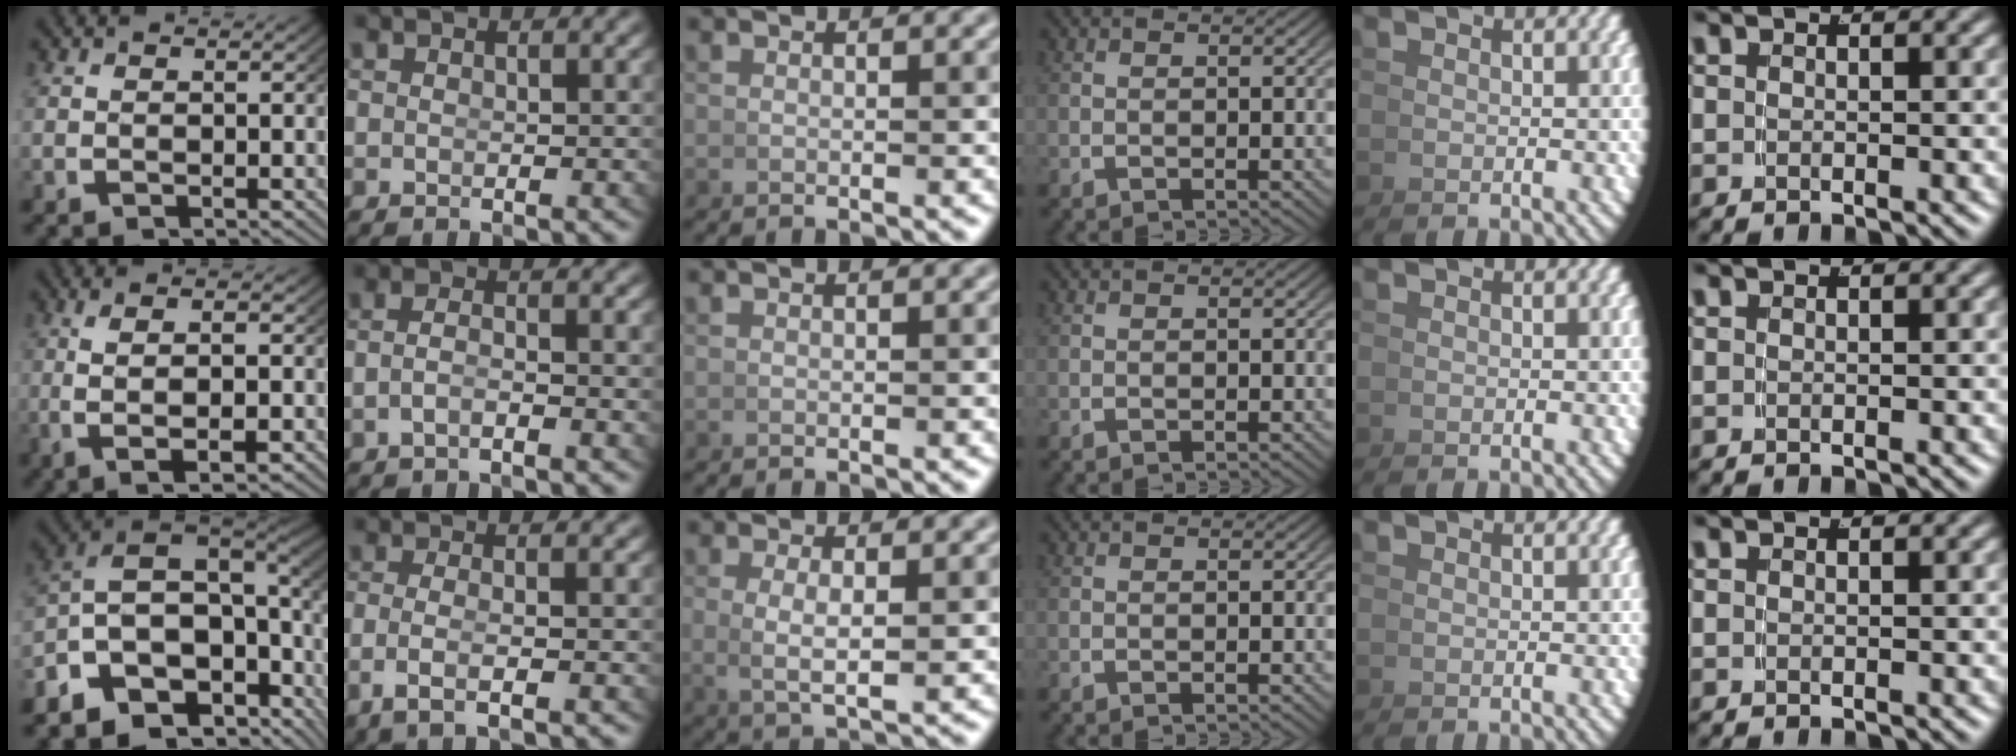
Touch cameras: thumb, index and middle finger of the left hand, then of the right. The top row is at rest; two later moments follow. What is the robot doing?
{"motion": "lift_and_place", "object": "hoodie"}